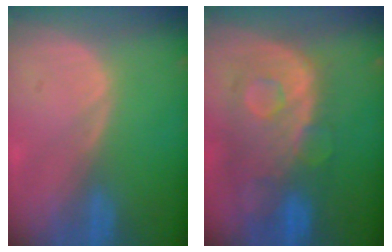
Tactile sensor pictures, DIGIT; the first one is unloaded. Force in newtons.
{"total": 11.1, "press": 9.7, "slide": 5.4}